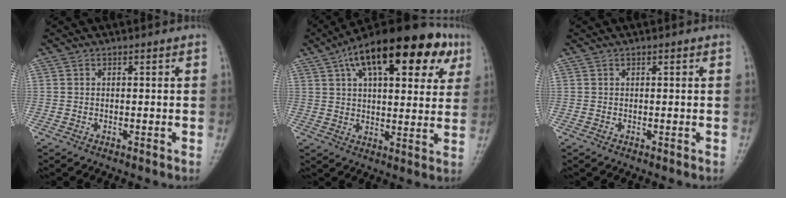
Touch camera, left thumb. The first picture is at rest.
{"total": 22.8, "force": [10.9, 10.1, 17.3], "torque": [-0.237, 0.010, 0.160]}
{"total": 0.0}